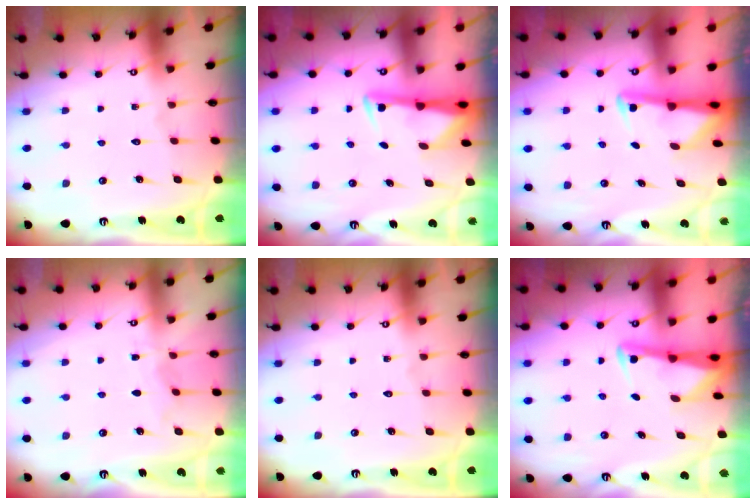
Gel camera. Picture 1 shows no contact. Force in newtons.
{"total": 2.8, "press": 2.7, "slide": 0.6}
{"total": 3.0, "press": 2.9, "slide": 0.7}
{"total": 3.9, "press": 3.8, "slide": 0.4}
{"total": 0.0}
{"total": 2.9, "press": 2.9, "slide": 0.4}